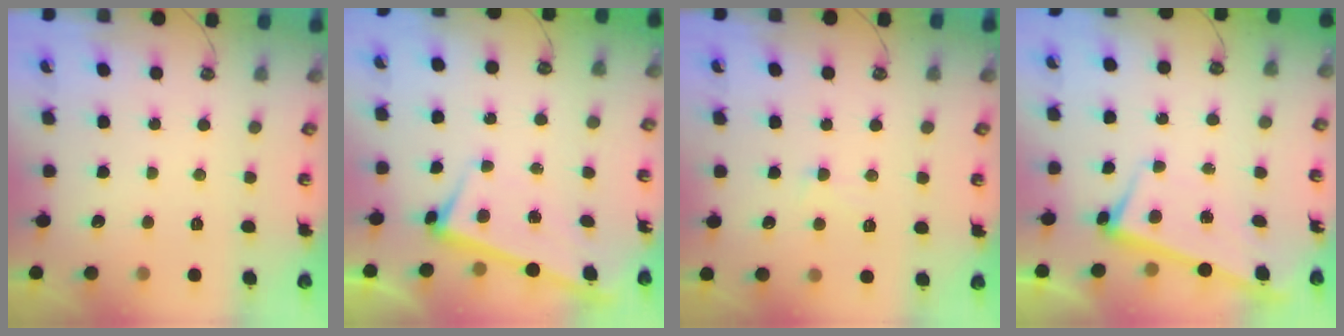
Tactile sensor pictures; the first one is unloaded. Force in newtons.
{"total": 2.9, "press": 2.9, "slide": 0.4}
{"total": 0.8, "press": 0.5, "slide": 0.7}
{"total": 2.8, "press": 2.7, "slide": 0.4}